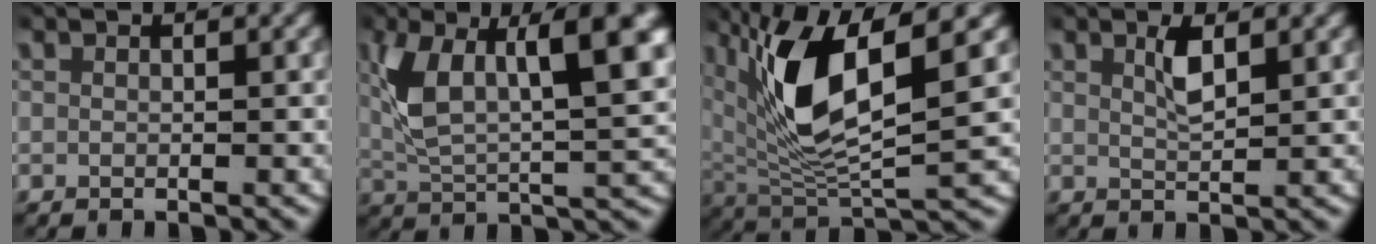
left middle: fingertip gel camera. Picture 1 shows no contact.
{"total": 11.3, "force": [2.4, 5.6, 9.5], "torque": [-0.164, -0.003, 0.046]}
{"total": 10.2, "force": [2.6, 4.3, 8.9], "torque": [-0.172, 0.008, 0.041]}
{"total": 2.0, "force": [1.1, 0.3, 1.7], "torque": [-0.036, -0.003, 0.023]}